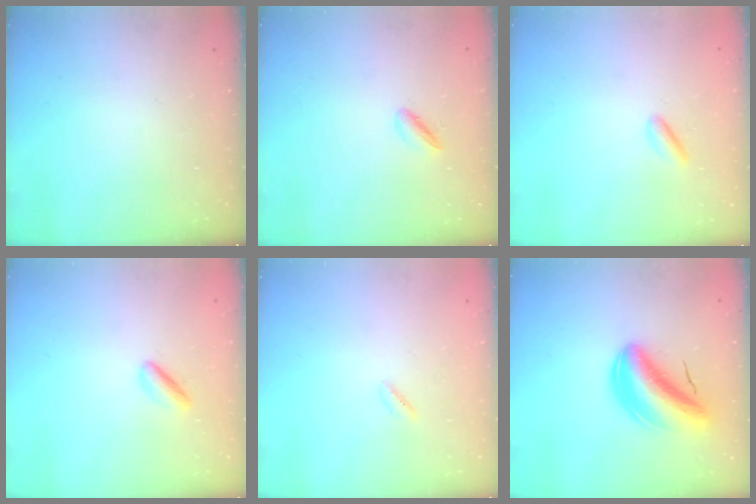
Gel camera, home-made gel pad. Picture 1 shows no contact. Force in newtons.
{"total": 2.8, "press": 2.8, "slide": 0.6}
{"total": 2.2, "press": 2.1, "slide": 0.6}
{"total": 2.4, "press": 2.4, "slide": 0.4}
{"total": 0.7, "press": 0.2, "slide": 0.7}
{"total": 9.1, "press": 8.7, "slide": 2.7}